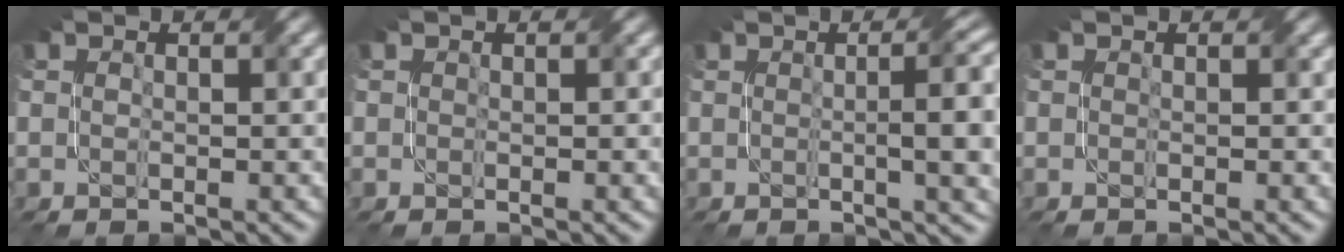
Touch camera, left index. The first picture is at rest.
{"total": 0.8, "force": [0.2, 0.5, 0.6], "torque": [-0.007, 0.001, 0.004]}
{"total": 7.0, "force": [0.3, 2.0, 6.7], "torque": [-0.064, 0.009, 0.006]}
{"total": 0.7, "force": [0.2, 0.4, 0.4], "torque": [-0.006, 0.001, 0.005]}